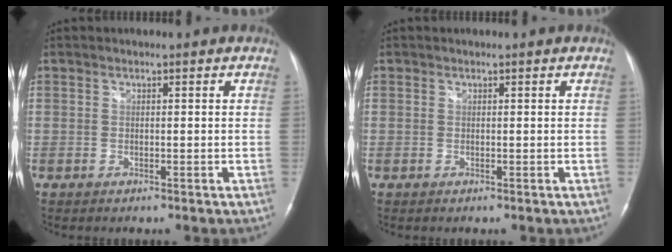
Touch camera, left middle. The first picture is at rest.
{"total": 0.0}